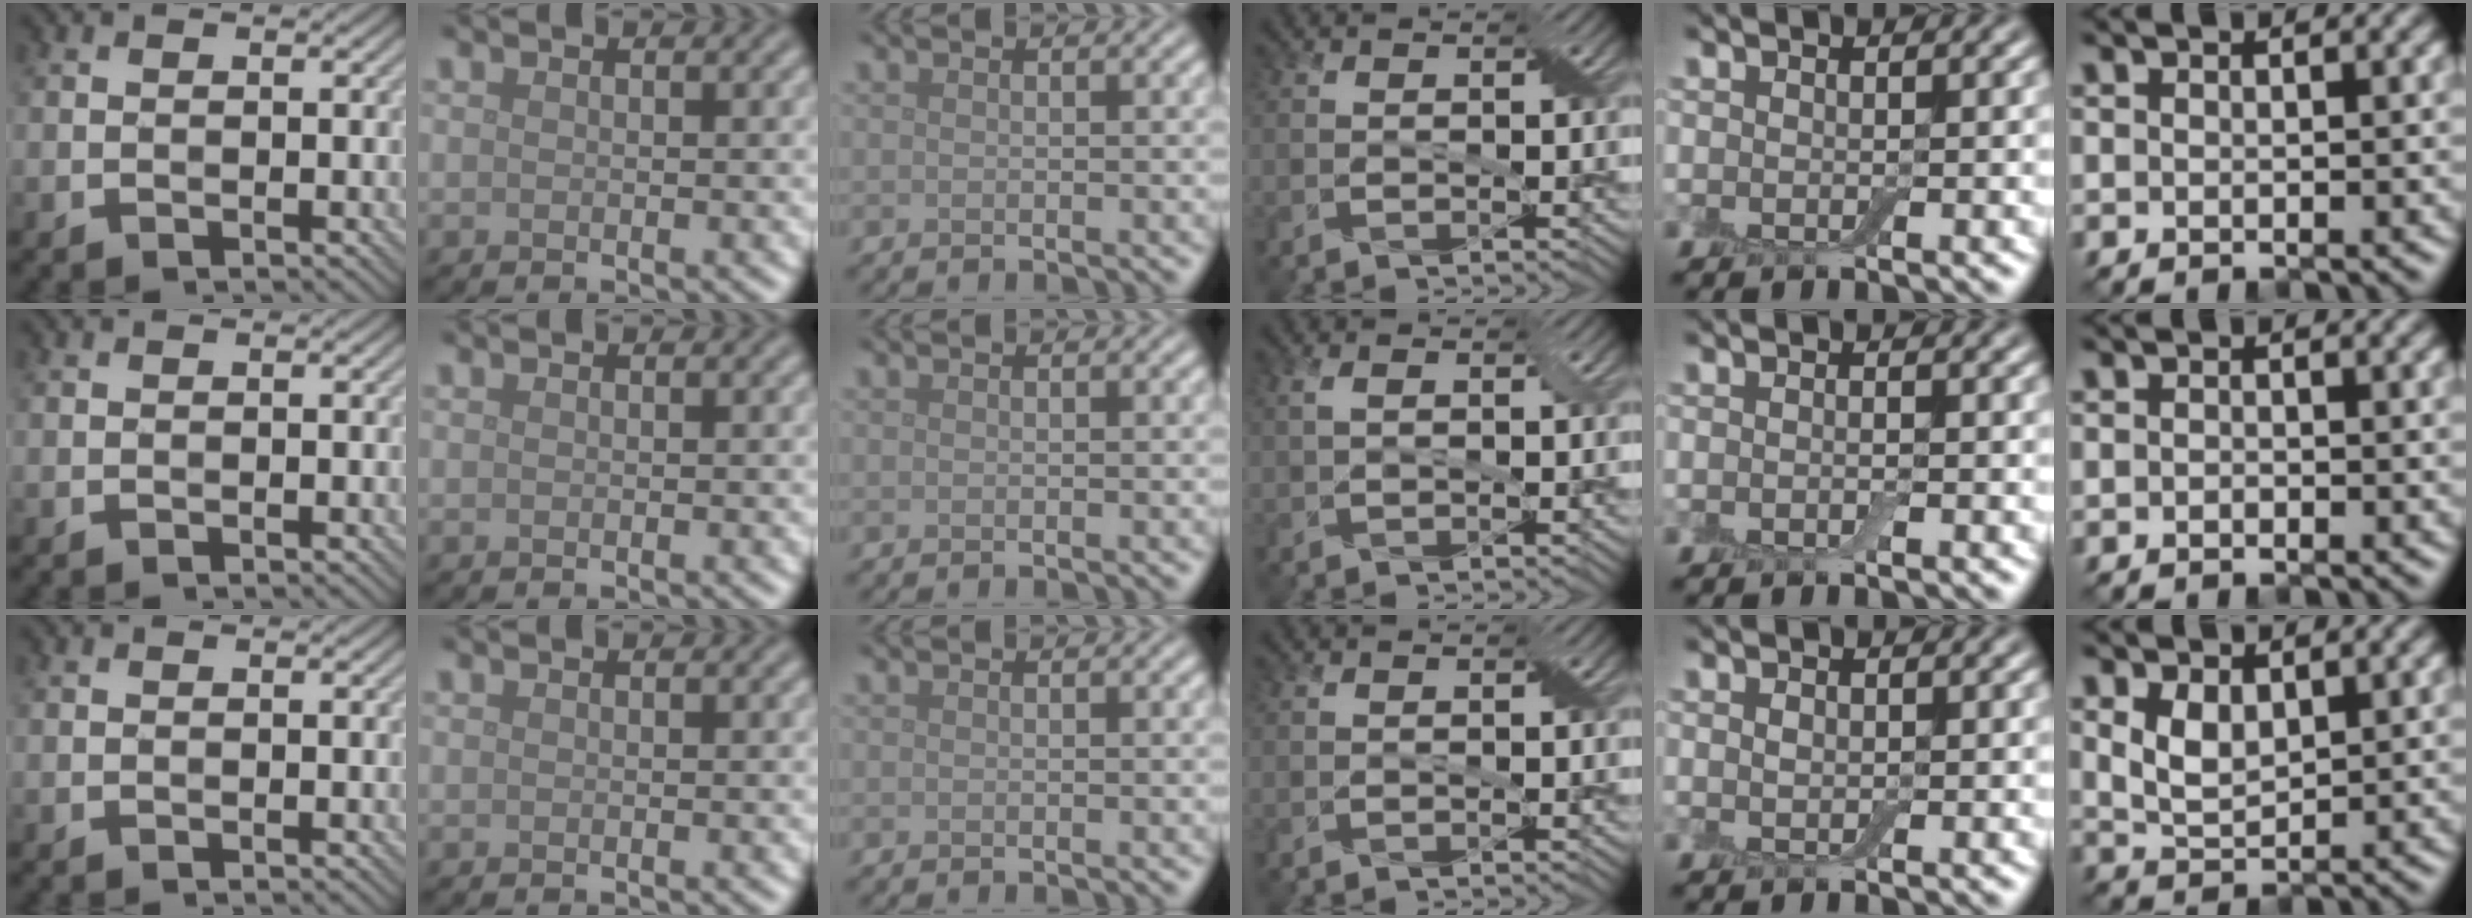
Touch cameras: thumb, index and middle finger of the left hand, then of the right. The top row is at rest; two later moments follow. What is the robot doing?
{"motion": "wipe", "object": "dish"}